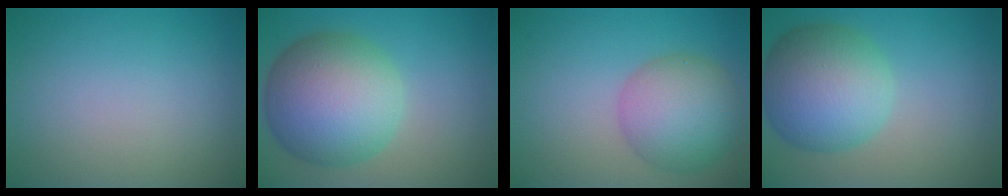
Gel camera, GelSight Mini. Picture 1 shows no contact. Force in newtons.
{"total": 10.9, "press": 10.9, "slide": 0.2}
{"total": 6.5, "press": 6.5, "slide": 0.2}
{"total": 8.8, "press": 8.8, "slide": 0.3}